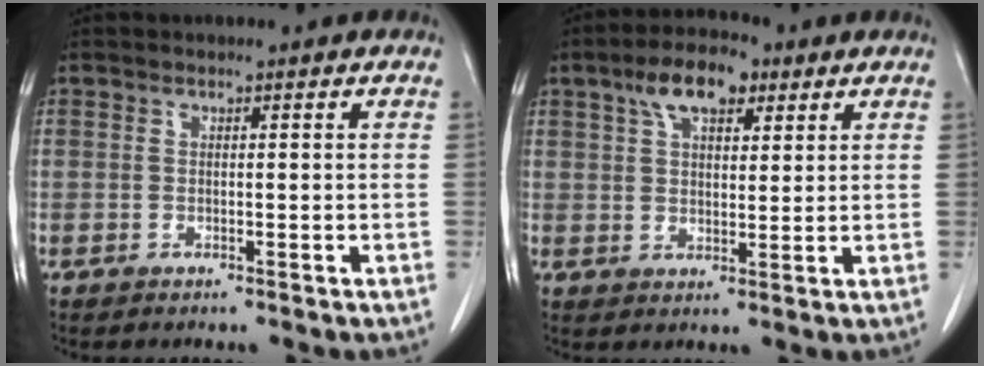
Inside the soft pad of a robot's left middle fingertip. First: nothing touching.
{"total": 7.7, "force": [4.3, 3.3, 5.4], "torque": [-0.101, 0.020, 0.074]}